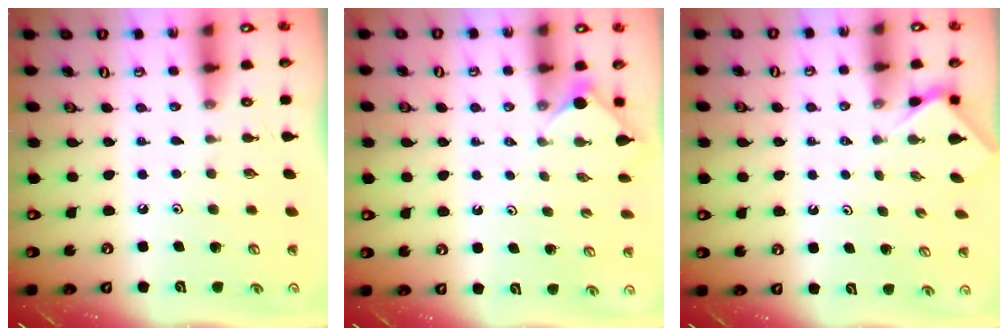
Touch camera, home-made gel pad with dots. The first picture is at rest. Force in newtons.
{"total": 1.8, "press": 1.8, "slide": 0.4}
{"total": 1.9, "press": 1.9, "slide": 0.3}